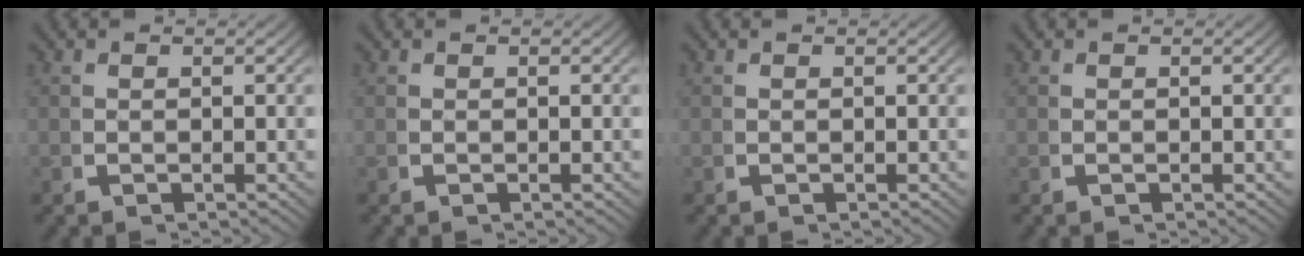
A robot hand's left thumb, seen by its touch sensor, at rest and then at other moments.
{"total": 0.0}
{"total": 0.0}
{"total": 0.0}